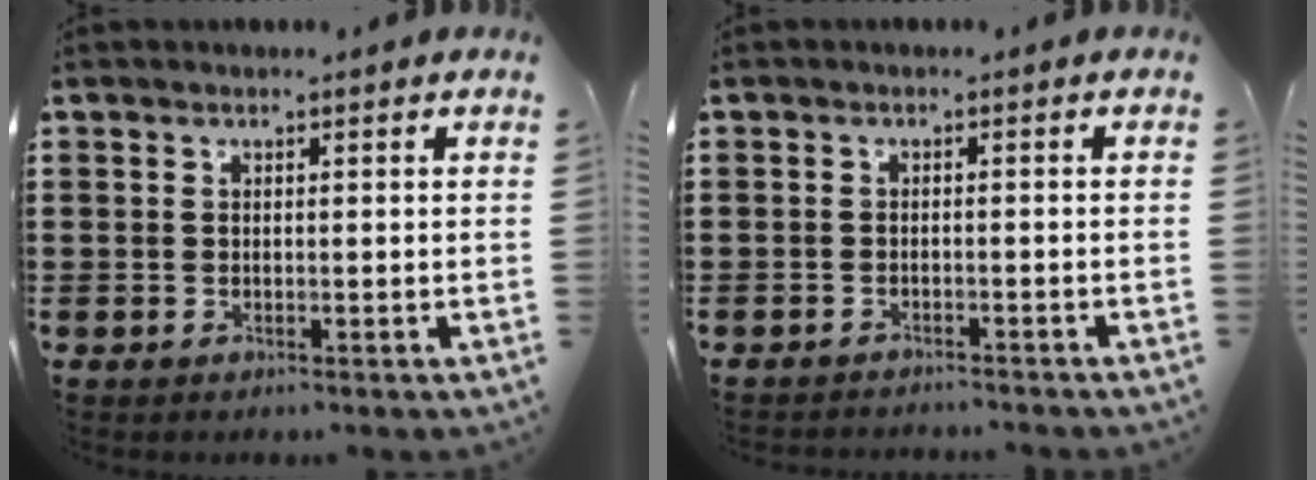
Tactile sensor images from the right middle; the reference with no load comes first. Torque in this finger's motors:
{"motor_torque": [0.77, -0.54, 0.09, 0.04]}